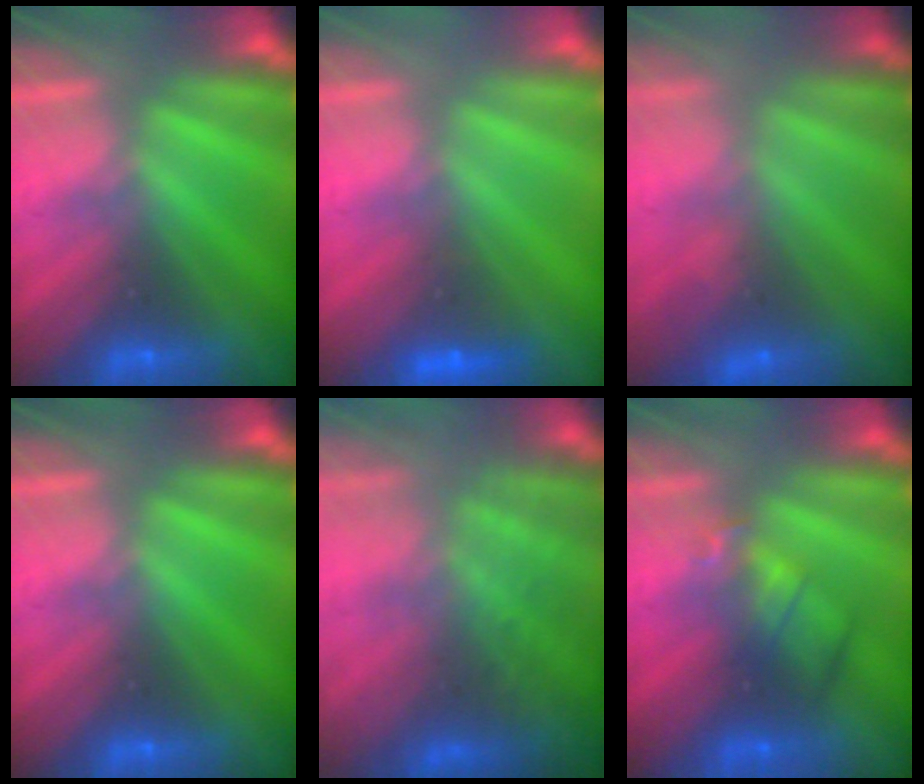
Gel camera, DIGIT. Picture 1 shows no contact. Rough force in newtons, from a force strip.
{"total": 2.0}
{"total": 2.8}
{"total": 0.0}
{"total": 5.7}
{"total": 2.4}